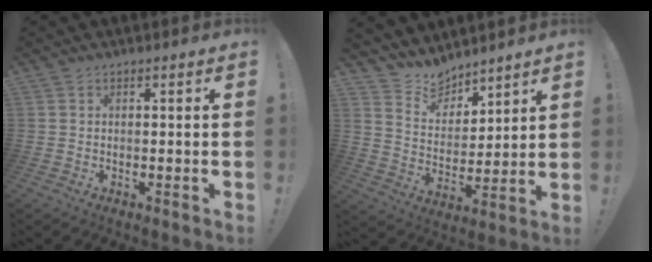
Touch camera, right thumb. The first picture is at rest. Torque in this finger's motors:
{"motor_torque": [0.43, 0.12, -0.50, 0.47, 0.04]}